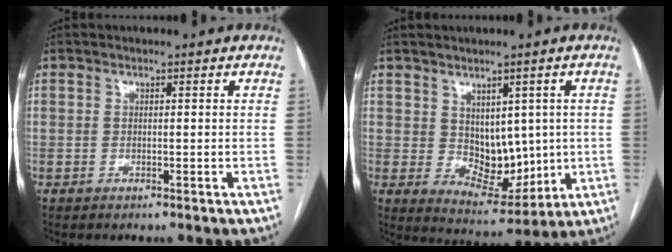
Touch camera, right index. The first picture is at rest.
{"total": 8.2, "force": [1.0, 5.4, 6.0], "torque": [-0.079, -0.001, 0.040]}